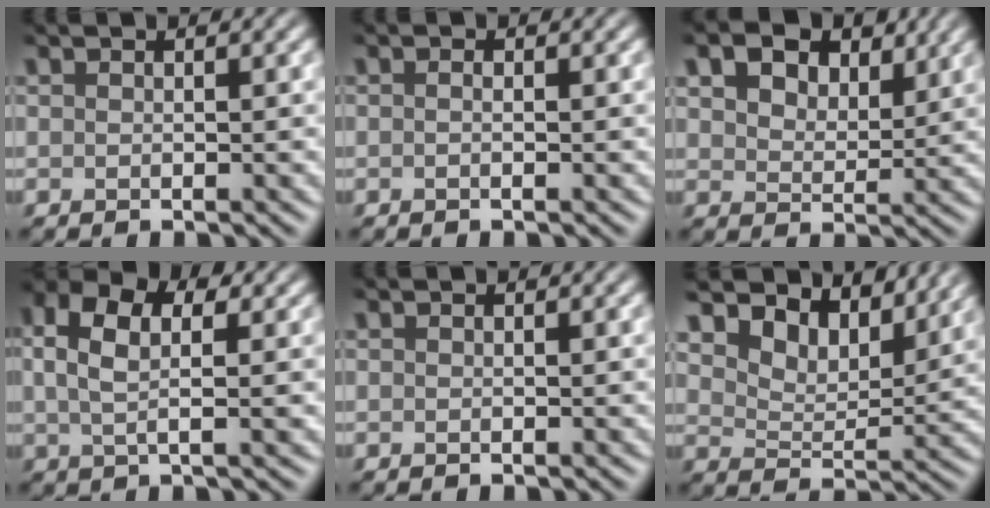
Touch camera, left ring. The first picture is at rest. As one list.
[{"total": 0.6, "force": [-0.1, 0.2, 0.5], "torque": [-0.008, -0.007, -0.005]}, {"total": 7.1, "force": [4.1, 4.0, 4.1], "torque": [-0.074, 0.013, 0.050]}, {"total": 5.8, "force": [1.7, 3.1, 4.6], "torque": [-0.091, 0.015, 0.016]}, {"total": 0.0}, {"total": 6.7, "force": [5.5, 2.9, 2.6], "torque": [-0.052, -0.005, 0.085]}]